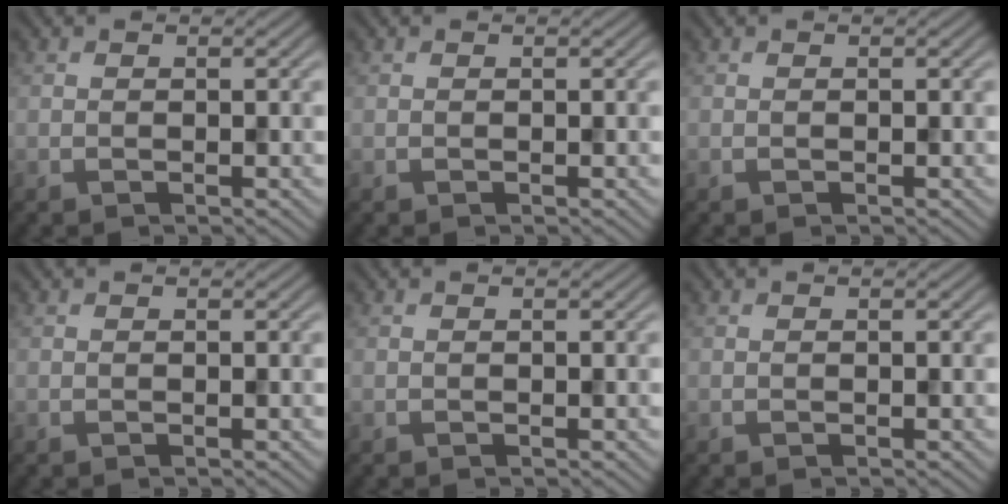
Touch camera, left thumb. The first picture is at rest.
{"total": 0.0}
{"total": 0.0}
{"total": 0.0}
{"total": 0.0}
{"total": 0.0}